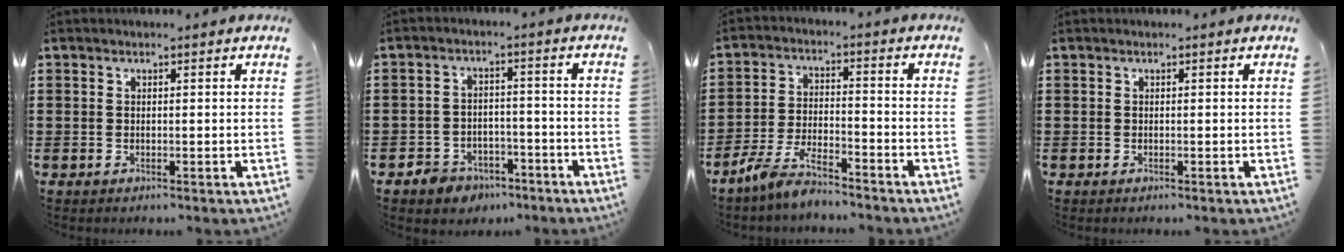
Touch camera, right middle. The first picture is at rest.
{"total": 3.9, "force": [-3.4, 1.7, 0.4], "torque": [-0.022, 0.006, -0.074]}
{"total": 5.9, "force": [-5.3, 0.6, 2.5], "torque": [-0.062, -0.003, -0.106]}
{"total": 0.0}